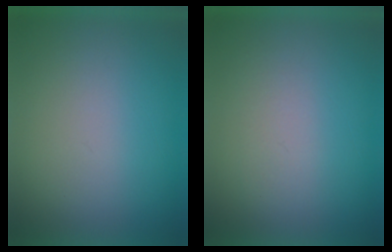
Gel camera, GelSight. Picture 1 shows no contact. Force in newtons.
{"total": 1.4}